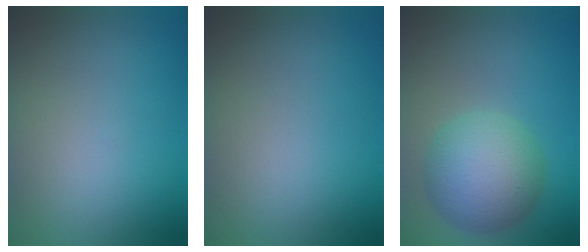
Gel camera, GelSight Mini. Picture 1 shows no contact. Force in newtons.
{"total": 0.0}
{"total": 6.5, "press": 6.5, "slide": 0.1}